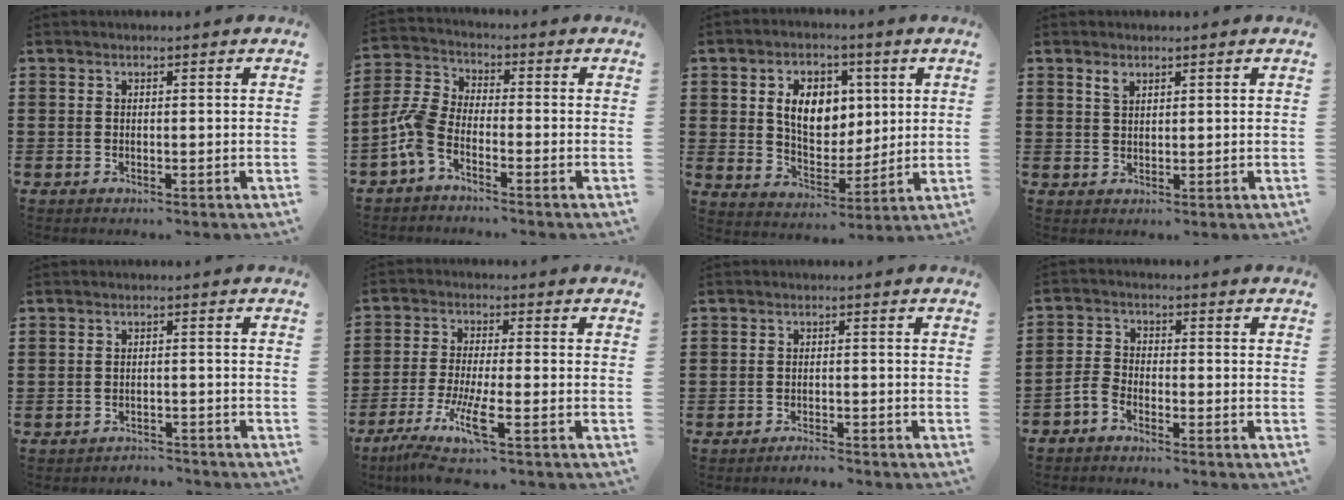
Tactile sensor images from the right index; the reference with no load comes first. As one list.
[{"total": 5.4, "force": [-3.7, 2.1, 3.4], "torque": [-0.107, -0.012, -0.081]}, {"total": 8.8, "force": [1.9, 6.3, 5.9], "torque": [-0.120, 0.010, 0.027]}, {"total": 1.7, "force": [1.3, 0.9, 0.7], "torque": [-0.018, 0.002, 0.024]}, {"total": 2.1, "force": [-2.1, 0.2, -0.2], "torque": [-0.003, 0.000, -0.047]}, {"total": 7.5, "force": [-4.3, 0.9, 6.0], "torque": [-0.134, -0.014, -0.084]}, {"total": 1.6, "force": [-1.6, 0.0, 0.2], "torque": [-0.008, 0.001, -0.031]}, {"total": 2.7, "force": [-2.5, 0.6, 0.6], "torque": [-0.023, 0.004, -0.054]}]